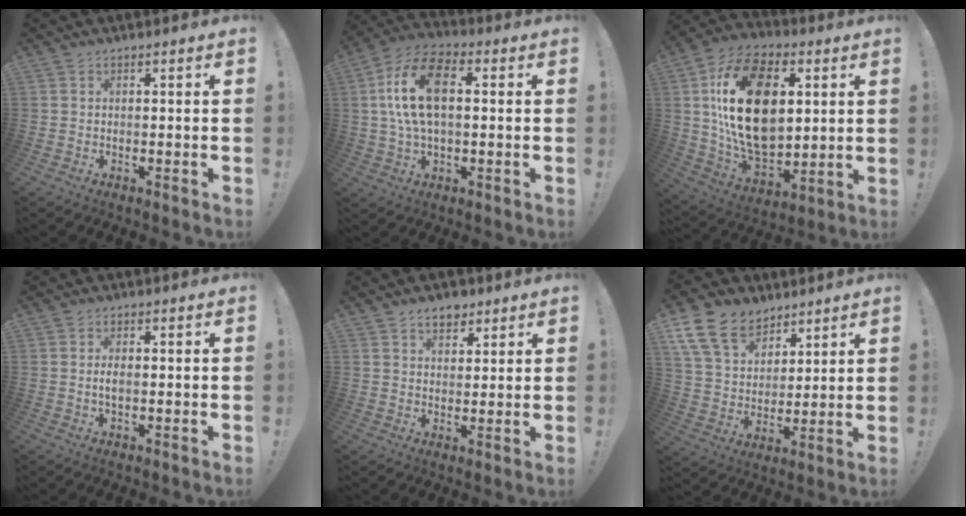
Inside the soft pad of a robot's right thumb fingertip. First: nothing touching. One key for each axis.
{"total": 15.1, "fx": 2.0, "fy": 8.3, "fz": 12.4, "tx": -0.234, "ty": 0.009, "tz": 0.035}
{"total": 26.5, "fx": 5.3, "fy": 17.2, "fz": 19.5, "tx": -0.362, "ty": -0.018, "tz": 0.098}
{"total": 2.0, "fx": -0.5, "fy": 0.7, "fz": 1.8, "tx": -0.032, "ty": 0.001, "tz": -0.009}
{"total": 5.5, "fx": 3.7, "fy": 3.5, "fz": 2.1, "tx": -0.023, "ty": -0.013, "tz": 0.066}
{"total": 15.4, "fx": 9.8, "fy": 9.9, "fz": 6.5, "tx": -0.128, "ty": -0.054, "tz": 0.192}